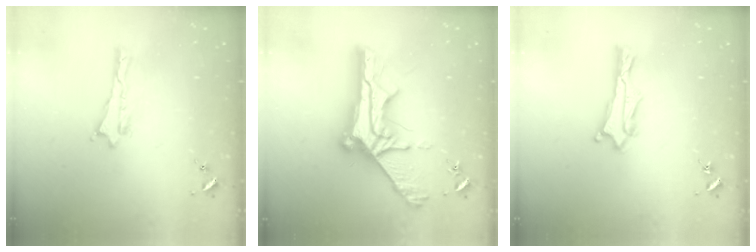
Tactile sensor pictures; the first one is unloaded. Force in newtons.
{"total": 11.2, "press": 11.2, "slide": 0.8}
{"total": 0.9, "press": 0.9, "slide": 0.2}